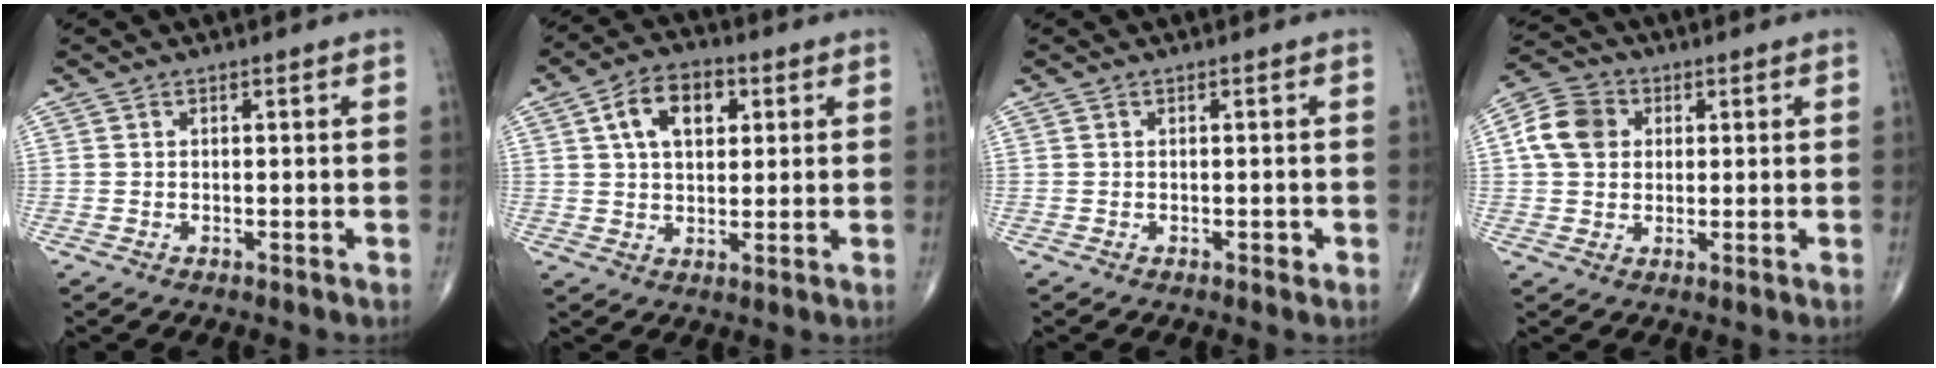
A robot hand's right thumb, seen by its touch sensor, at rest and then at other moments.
{"total": 9.7, "force": [3.1, 6.0, 7.0], "torque": [-0.094, 0.004, 0.046]}
{"total": 0.8, "force": [-0.3, 0.4, 0.6], "torque": [-0.003, 0.000, -0.006]}
{"total": 8.3, "force": [1.6, 6.8, 4.5], "torque": [-0.072, 0.011, 0.020]}